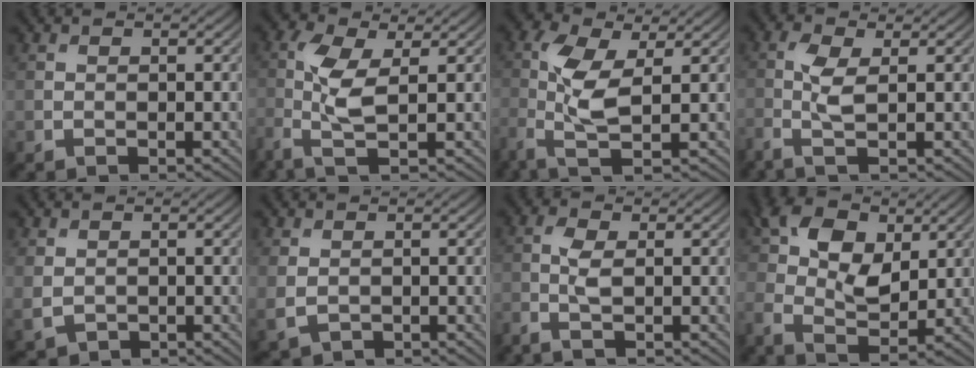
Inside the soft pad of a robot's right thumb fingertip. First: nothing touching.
{"total": 5.6, "force": [-0.6, 1.6, 5.3], "torque": [-0.136, 0.004, -0.018]}
{"total": 7.0, "force": [-0.4, 2.4, 6.5], "torque": [-0.161, 0.007, -0.018]}
{"total": 3.0, "force": [-0.4, 0.5, 3.0], "torque": [-0.072, 0.002, -0.016]}
{"total": 2.3, "force": [0.4, 1.8, 1.3], "torque": [-0.041, -0.008, 0.013]}
{"total": 2.4, "force": [0.2, 1.8, 1.6], "torque": [-0.050, -0.009, 0.009]}
{"total": 2.2, "force": [-0.5, 0.3, 2.1], "torque": [-0.051, 0.003, -0.018]}
{"total": 8.2, "force": [2.2, 5.3, 5.8], "torque": [-0.121, 0.000, 0.037]}